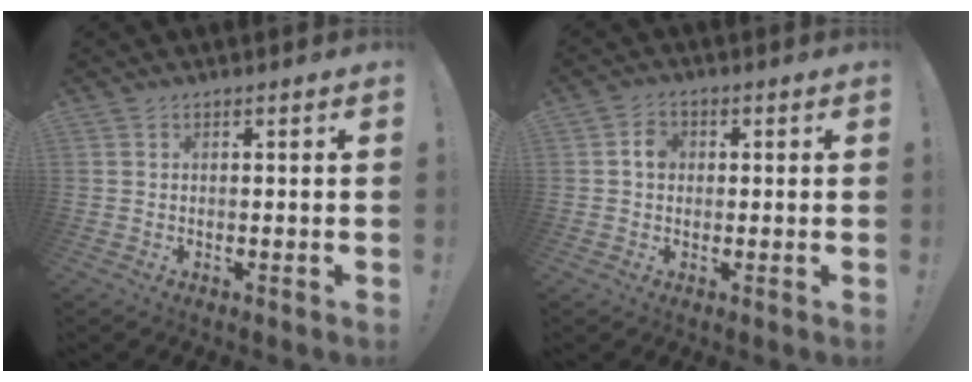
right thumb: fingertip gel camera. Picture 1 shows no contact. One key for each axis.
{"total": 3.9, "fx": 0.4, "fy": 3.1, "fz": 2.3, "tx": -0.025, "ty": 0.001, "tz": 0.003}